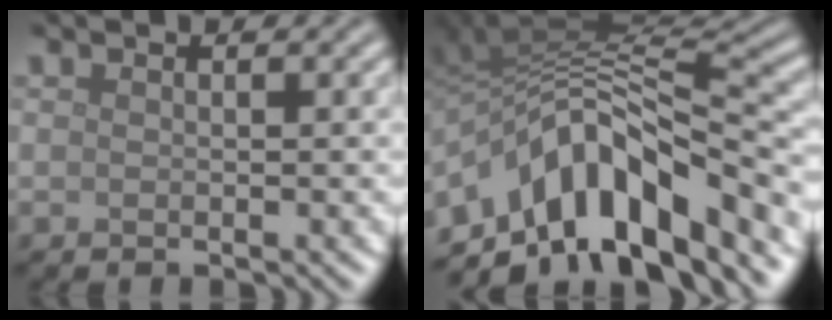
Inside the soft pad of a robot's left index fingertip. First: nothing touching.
{"total": 11.4, "force": [-5.6, 5.3, 8.4], "torque": [-0.122, 0.017, -0.102]}